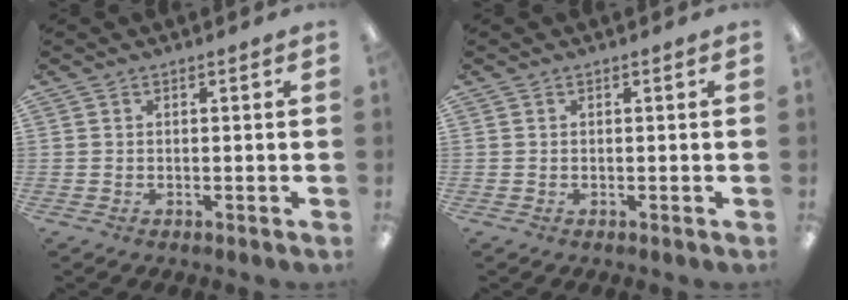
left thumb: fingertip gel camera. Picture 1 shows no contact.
{"total": 0.0}